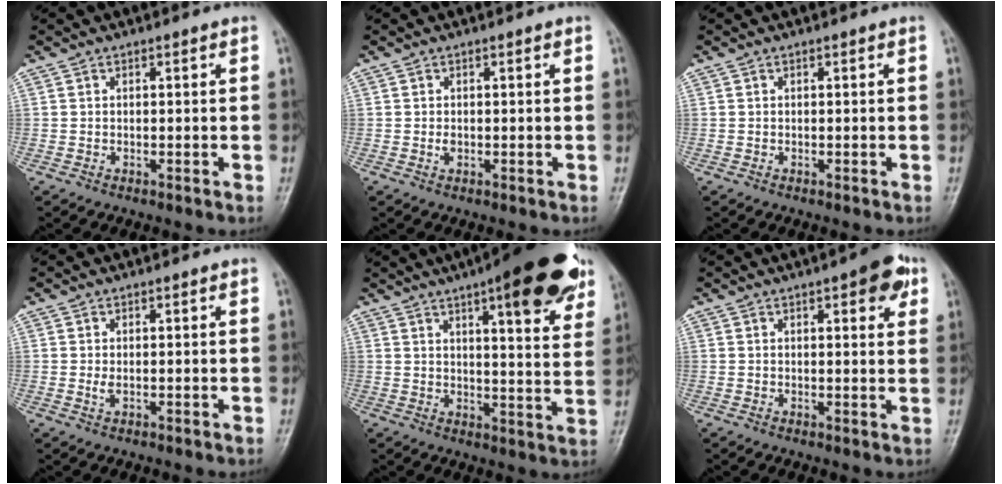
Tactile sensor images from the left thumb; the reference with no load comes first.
{"total": 1.2, "force": [0.1, 0.7, 0.9], "torque": [-0.012, 0.002, 0.002]}
{"total": 0.0}
{"total": 1.4, "force": [0.3, 0.5, 1.3], "torque": [-0.026, 0.002, 0.009]}
{"total": 20.0, "force": [11.7, 5.3, 15.3], "torque": [-0.179, -0.037, 0.150]}
{"total": 6.4, "force": [3.2, 2.2, 5.1], "torque": [-0.048, -0.008, 0.033]}